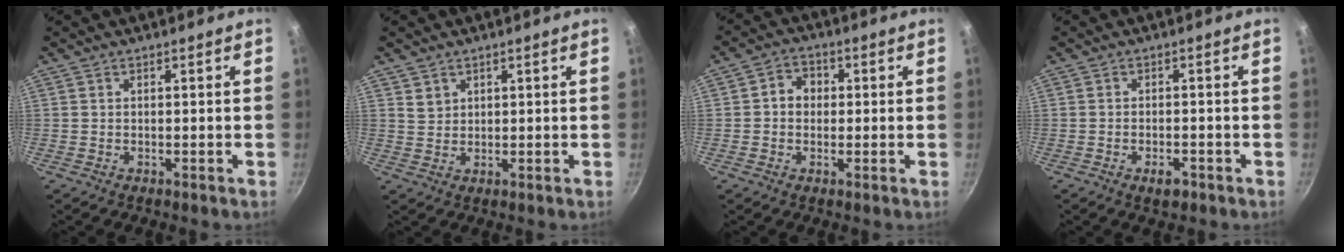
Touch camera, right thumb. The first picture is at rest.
{"total": 2.3, "force": [1.3, 1.8, 0.6], "torque": [0.004, 0.002, 0.029]}
{"total": 4.8, "force": [0.3, 4.1, 2.4], "torque": [-0.016, 0.008, -0.005]}
{"total": 3.0, "force": [-1.7, 1.4, 2.0], "torque": [-0.028, 0.010, -0.026]}